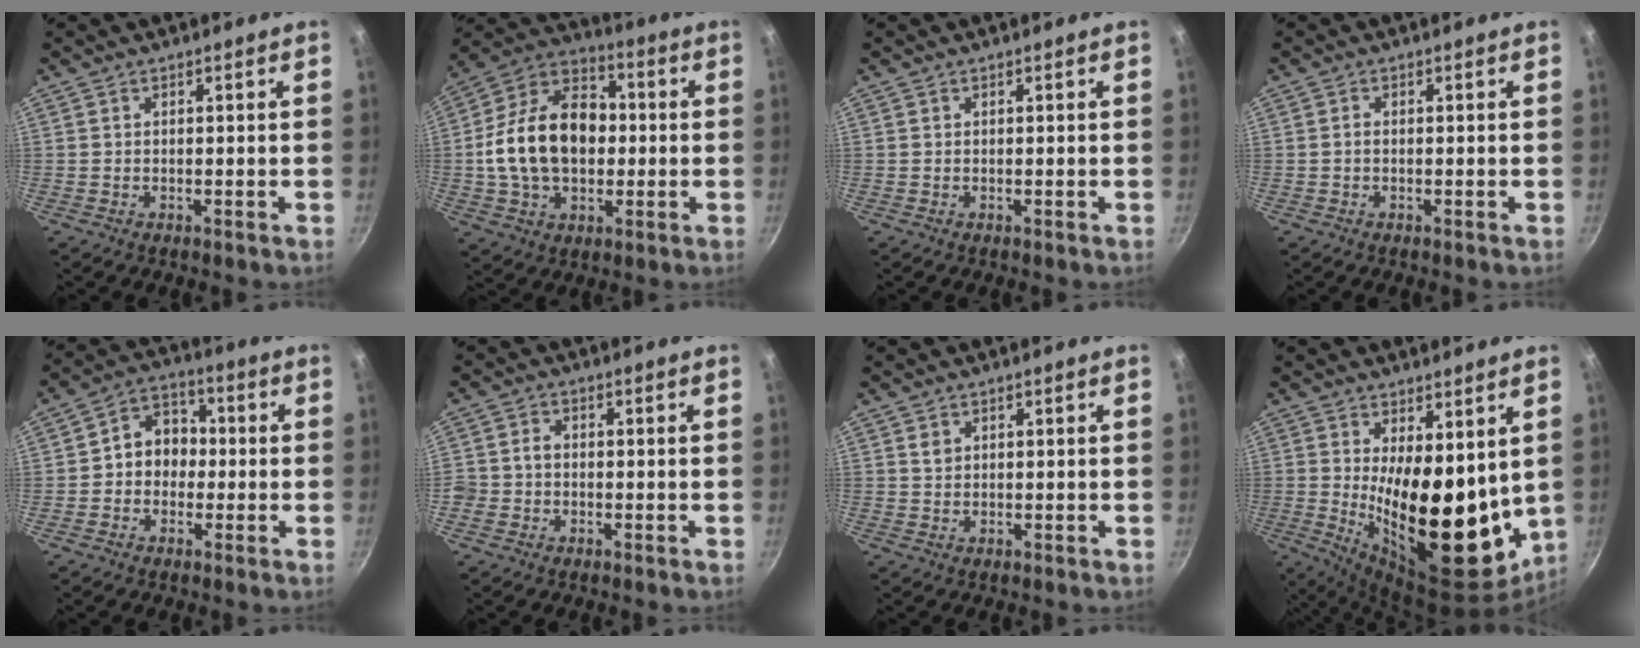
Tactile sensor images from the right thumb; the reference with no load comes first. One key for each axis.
{"total": 19.7, "fx": -0.1, "fy": 13.7, "fz": 14.2, "tx": -0.219, "ty": 0.037, "tz": -0.013}
{"total": 0.0}
{"total": 0.8, "fx": -0.2, "fy": 0.6, "fz": 0.6, "tx": -0.011, "ty": 0.004, "tz": -0.004}
{"total": 8.4, "fx": -0.5, "fy": 7.0, "fz": 4.6, "tx": -0.024, "ty": 0.027, "tz": -0.023}
{"total": 3.3, "fx": -0.8, "fy": 2.9, "fz": 1.4, "tx": -0.017, "ty": 0.017, "tz": -0.021}
{"total": 1.4, "fx": 0.6, "fy": 1.2, "fz": 0.5, "tx": -0.007, "ty": 0.000, "tz": 0.011}
{"total": 20.9, "fx": 2.0, "fy": 9.8, "fz": 18.3, "tx": -0.233, "ty": -0.050, "tz": 0.050}